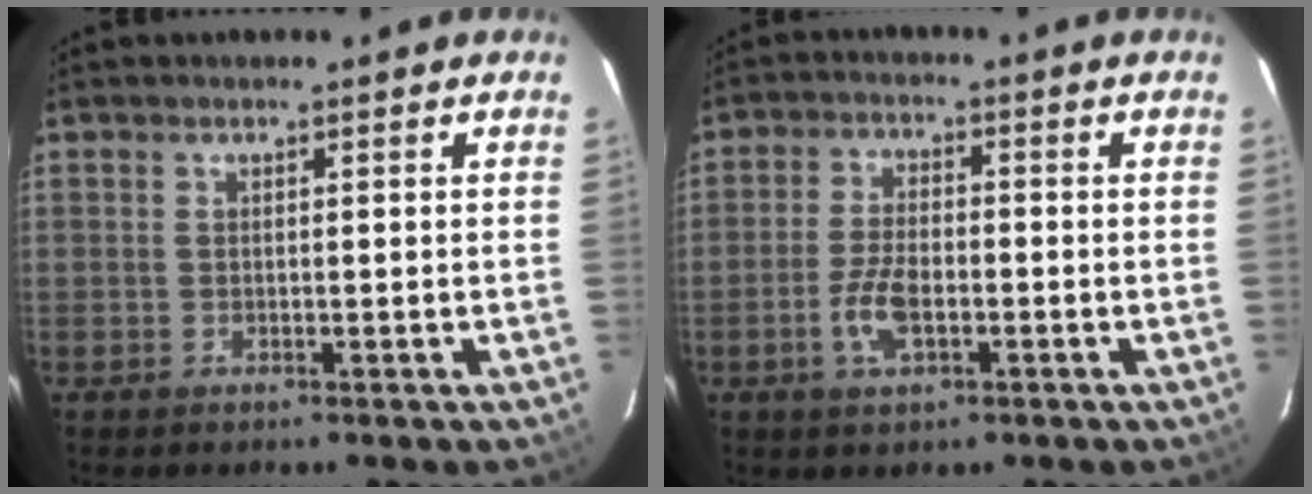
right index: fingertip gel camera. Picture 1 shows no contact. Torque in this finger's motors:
{"motor_torque": [0.32, -0.11, 0.24, 0.07]}